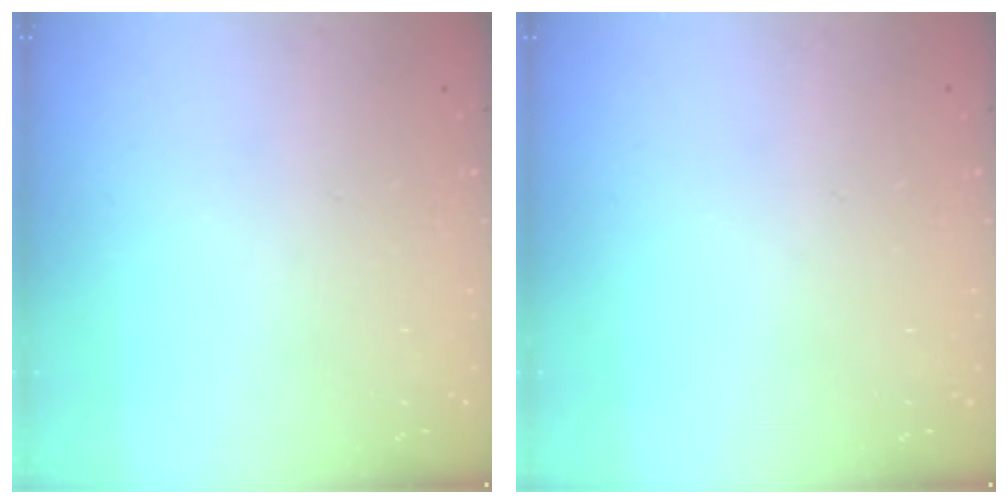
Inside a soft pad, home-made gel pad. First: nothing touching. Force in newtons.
{"total": 0.0}